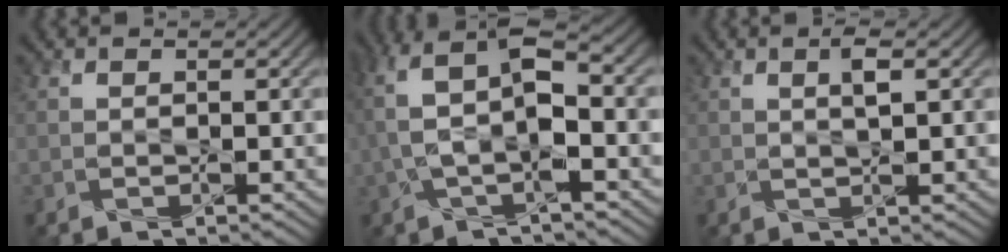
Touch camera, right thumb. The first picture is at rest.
{"total": 8.4, "force": [0.3, 3.4, 7.7], "torque": [-0.173, 0.019, -0.004]}
{"total": 2.0, "force": [0.8, 0.4, 1.8], "torque": [-0.035, 0.002, 0.014]}